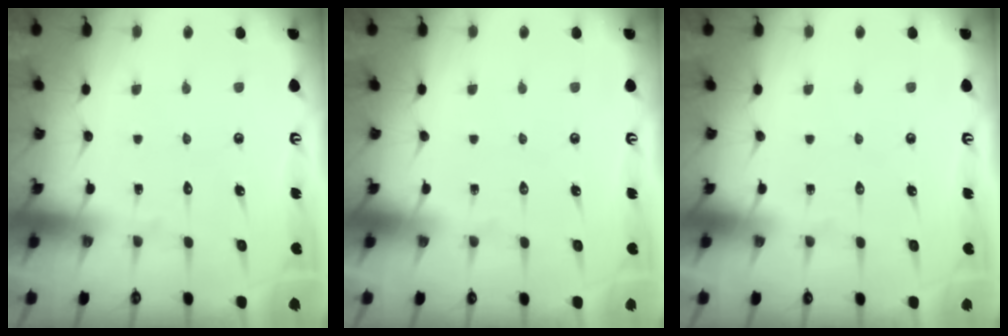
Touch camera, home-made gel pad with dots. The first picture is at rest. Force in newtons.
{"total": 0.0}
{"total": 0.0}